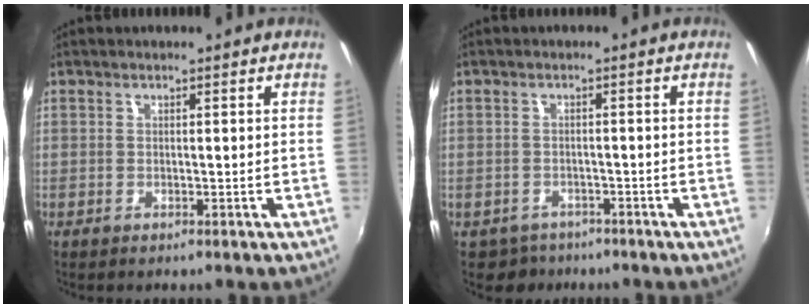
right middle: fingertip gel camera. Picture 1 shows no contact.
{"total": 3.5, "force": [-2.5, 2.4, 0.1], "torque": [-0.012, -0.002, -0.039]}